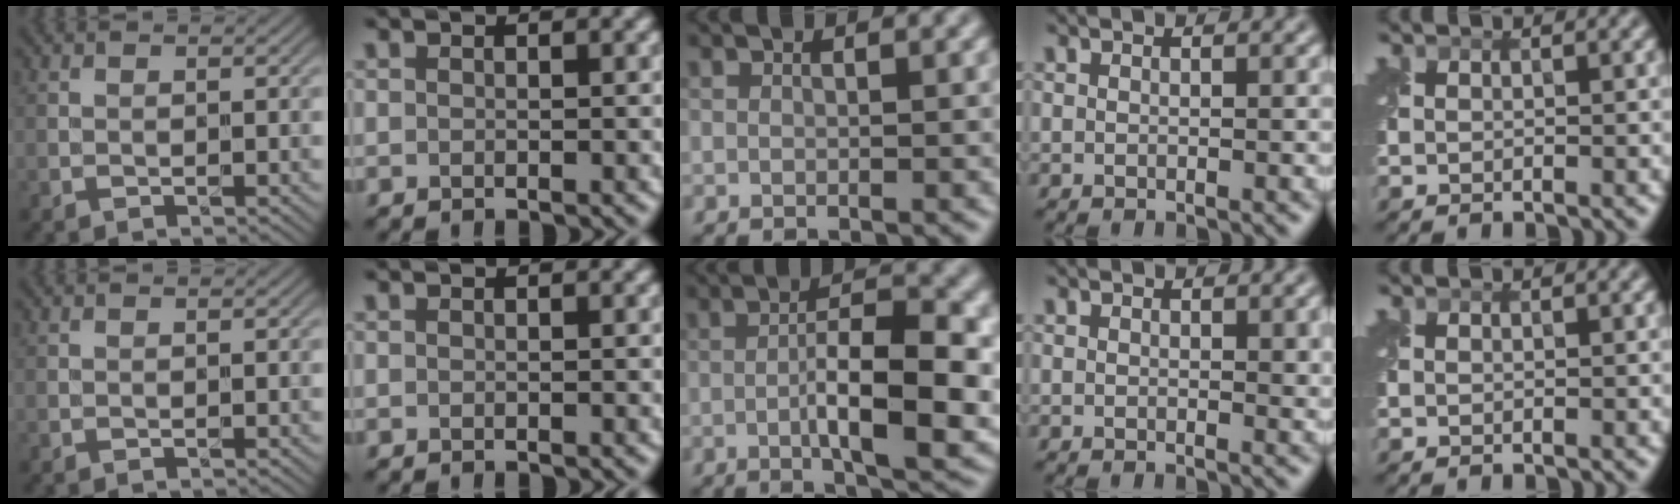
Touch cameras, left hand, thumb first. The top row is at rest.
{"middle": {"total": 8.0, "force": [-1.4, 2.3, 7.6], "torque": [-0.124, -0.002, -0.021]}, "ring": {"total": 1.0, "force": [0.3, 0.3, 0.9], "torque": [-0.010, -0.002, 0.004]}}